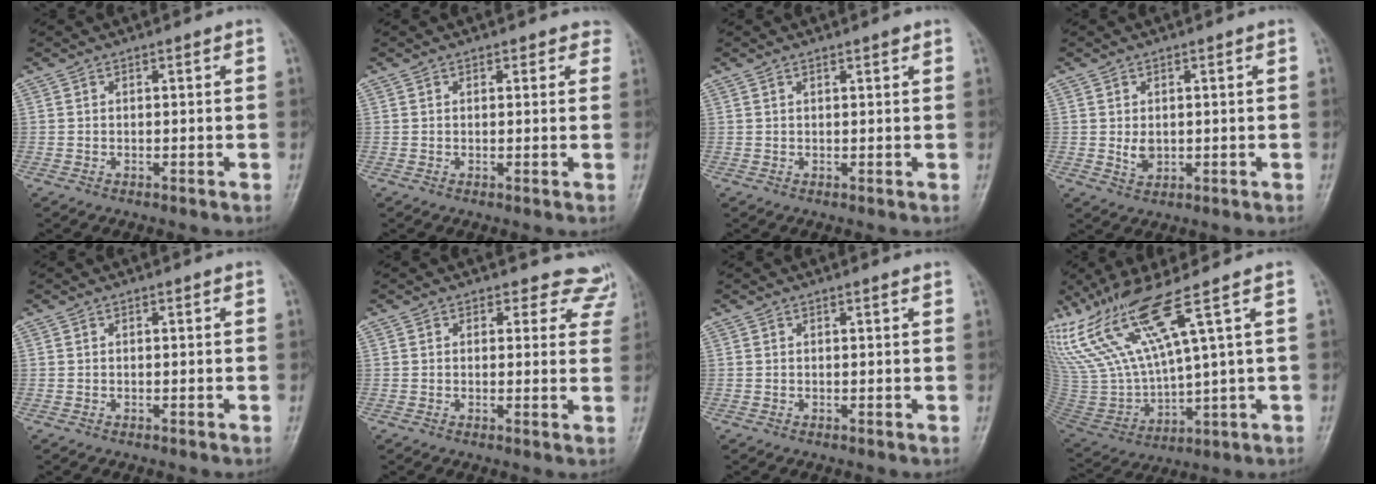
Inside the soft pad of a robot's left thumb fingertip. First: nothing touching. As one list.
[{"total": 2.3, "force": [1.7, 1.4, 0.5], "torque": [0.026, -0.003, 0.010]}, {"total": 1.2, "force": [0.8, 0.3, 0.8], "torque": [-0.012, -0.001, 0.013]}, {"total": 2.9, "force": [0.2, 2.0, 2.0], "torque": [-0.028, -0.007, 0.010]}, {"total": 0.0}, {"total": 7.4, "force": [6.4, 3.8, -0.2], "torque": [0.065, -0.029, 0.039]}, {"total": 0.6, "force": [0.5, 0.0, 0.4], "torque": [-0.007, -0.002, 0.007]}, {"total": 16.4, "force": [9.8, 1.4, 13.0], "torque": [-0.273, -0.044, 0.209]}]